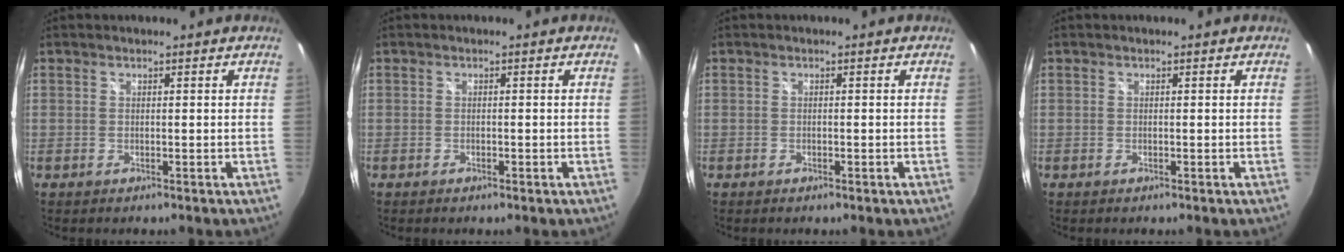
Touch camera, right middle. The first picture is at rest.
{"total": 1.0, "force": [-0.7, 0.5, 0.6], "torque": [-0.010, -0.003, -0.012]}
{"total": 0.8, "force": [-0.6, 0.3, 0.4], "torque": [-0.007, -0.003, -0.011]}
{"total": 0.0}